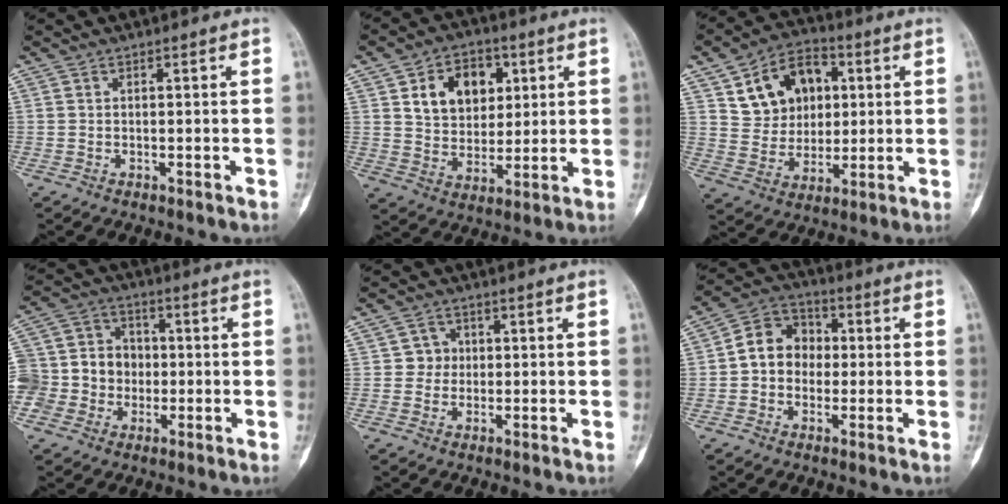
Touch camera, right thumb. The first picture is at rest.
{"total": 12.5, "force": [4.2, 9.1, 7.4], "torque": [-0.073, -0.012, 0.073]}
{"total": 14.3, "force": [4.6, 10.7, 8.3], "torque": [-0.091, -0.001, 0.079]}
{"total": 15.1, "force": [-2.0, 13.7, 6.1], "torque": [-0.097, 0.046, -0.033]}
{"total": 3.3, "force": [0.2, 3.3, 0.6], "torque": [0.017, 0.008, -0.003]}
{"total": 9.5, "force": [-0.1, 8.0, 5.2], "torque": [-0.057, 0.030, -0.016]}